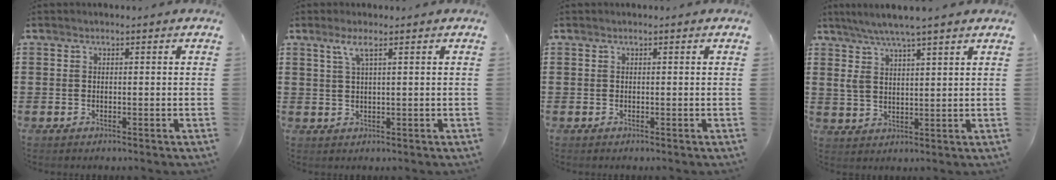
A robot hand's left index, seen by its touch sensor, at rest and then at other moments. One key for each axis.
{"total": 2.6, "fx": 1.2, "fy": 0.2, "fz": 2.3, "tx": -0.051, "ty": 0.001, "tz": 0.021}
{"total": 0.0}
{"total": 5.7, "fx": 4.1, "fy": 0.8, "fz": 3.9, "tx": -0.084, "ty": -0.004, "tz": 0.073}